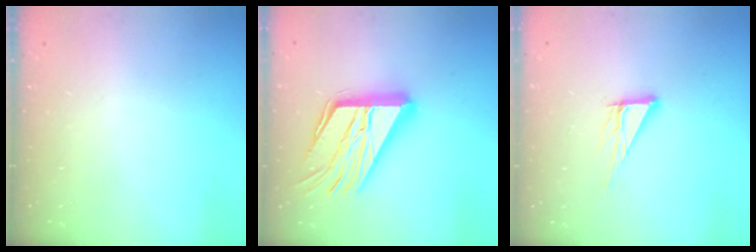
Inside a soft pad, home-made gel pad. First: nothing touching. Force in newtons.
{"total": 23.5, "press": 23.3, "slide": 2.3}
{"total": 8.0, "press": 8.0, "slide": 0.7}